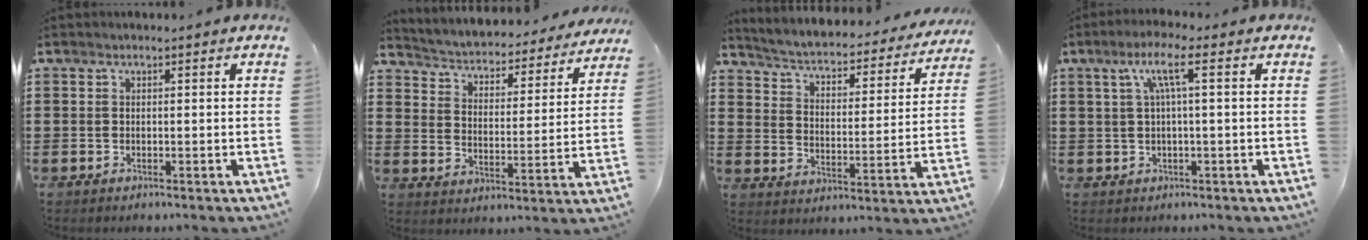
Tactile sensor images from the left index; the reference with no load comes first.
{"total": 2.7, "force": [2.6, 0.5, 0.4], "torque": [-0.028, -0.030, 0.033]}
{"total": 2.9, "force": [2.5, 0.4, 1.2], "torque": [-0.042, -0.028, 0.031]}
{"total": 5.2, "force": [1.3, 0.3, 5.0], "torque": [-0.100, 0.004, 0.018]}